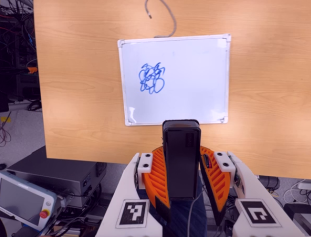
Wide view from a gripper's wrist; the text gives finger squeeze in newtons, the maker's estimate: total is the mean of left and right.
{"total": 7.4, "left": 6.9, "right": 8.0}